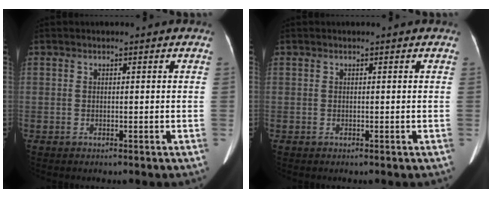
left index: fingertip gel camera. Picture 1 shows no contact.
{"total": 0.0}